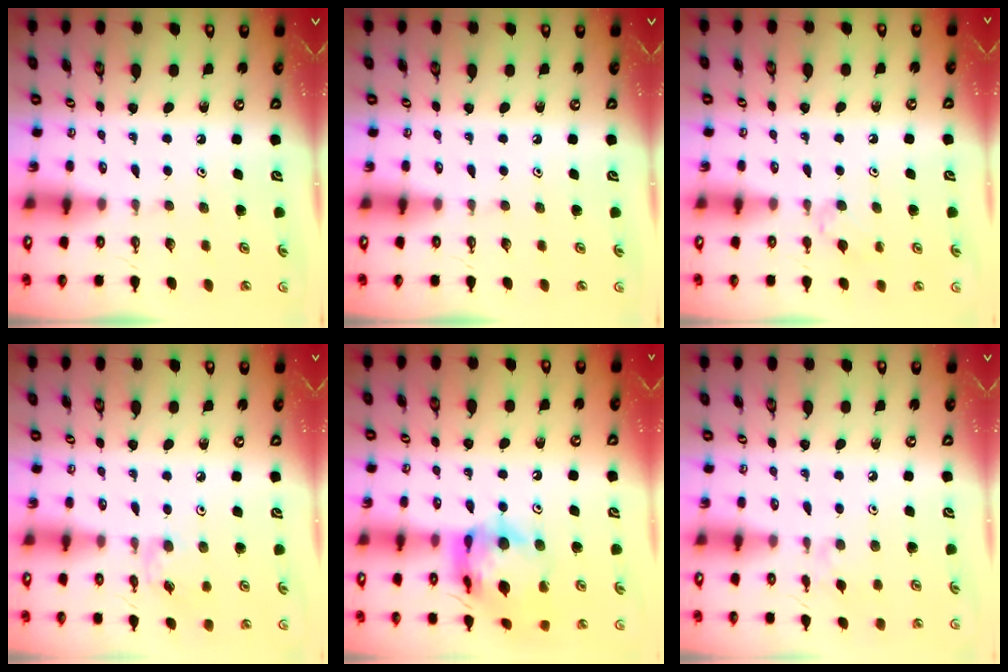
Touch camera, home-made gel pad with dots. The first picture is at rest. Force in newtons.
{"total": 0.0}
{"total": 2.7, "press": 2.6, "slide": 0.6}
{"total": 3.1, "press": 3.1, "slide": 0.3}
{"total": 16.6, "press": 16.5, "slide": 1.7}
{"total": 1.9, "press": 1.8, "slide": 0.4}